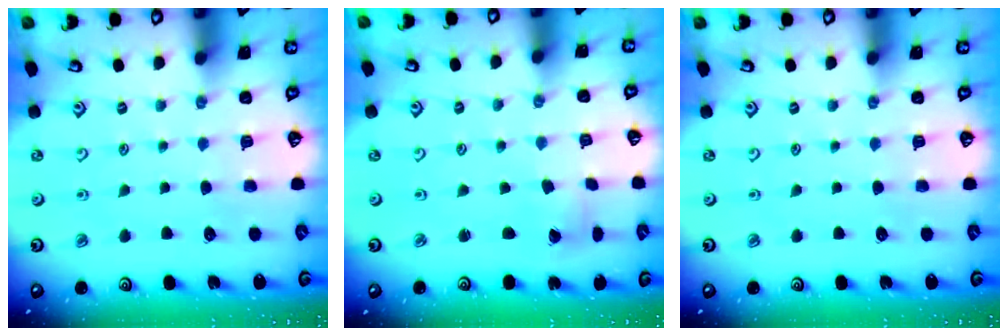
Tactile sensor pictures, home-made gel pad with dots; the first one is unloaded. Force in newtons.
{"total": 1.5, "press": 1.5, "slide": 0.1}
{"total": 0.0}